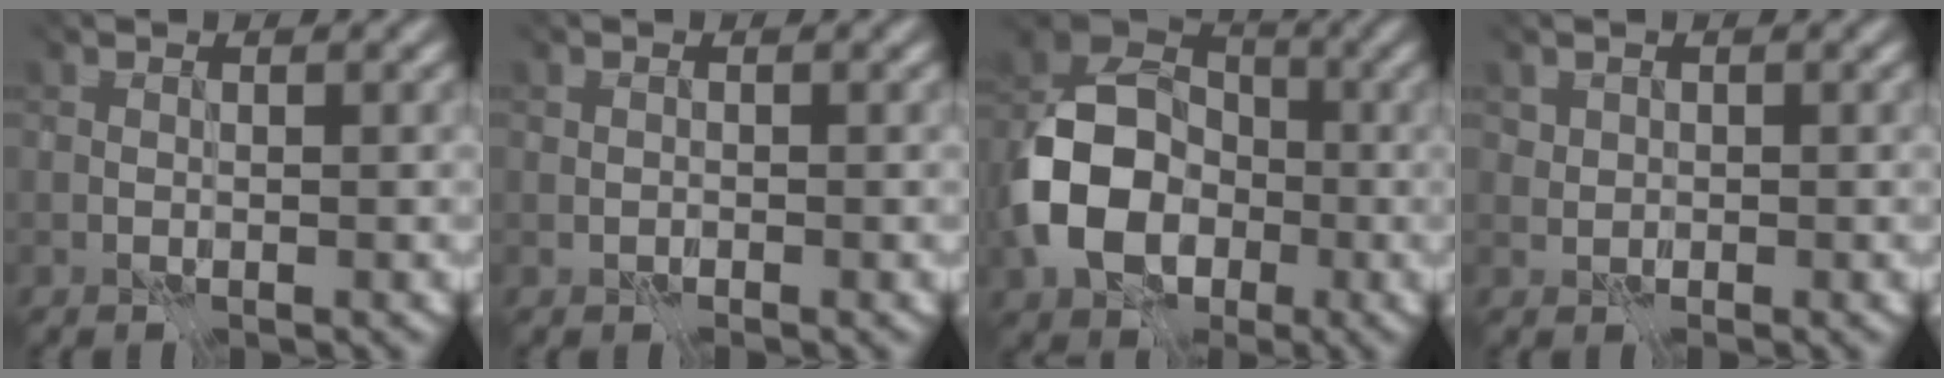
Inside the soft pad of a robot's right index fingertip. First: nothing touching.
{"total": 0.5, "force": [-0.4, -0.1, -0.3], "torque": [0.001, -0.008, 0.001]}
{"total": 8.5, "force": [-4.5, 5.7, 4.4], "torque": [-0.101, -0.015, -0.062]}
{"total": 0.8, "force": [0.4, 0.2, -0.7], "torque": [-0.010, -0.026, 0.037]}